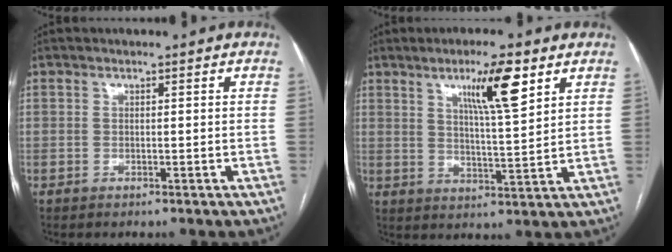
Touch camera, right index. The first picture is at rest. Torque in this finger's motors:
{"motor_torque": [1.07, 0.87, 0.37, 0.09]}